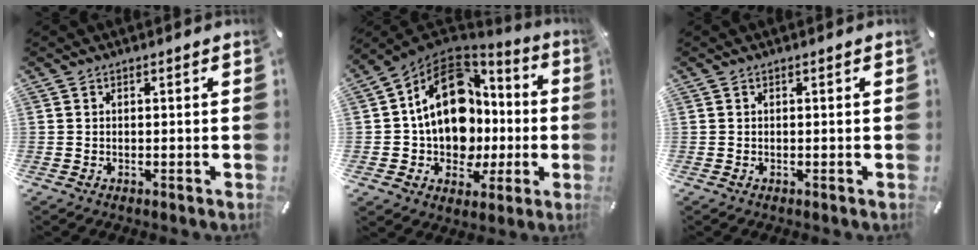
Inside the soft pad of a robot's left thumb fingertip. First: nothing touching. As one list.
[{"total": 18.9, "force": [2.1, 14.7, 11.7], "torque": [-0.211, -0.011, 0.040]}, {"total": 0.0}]